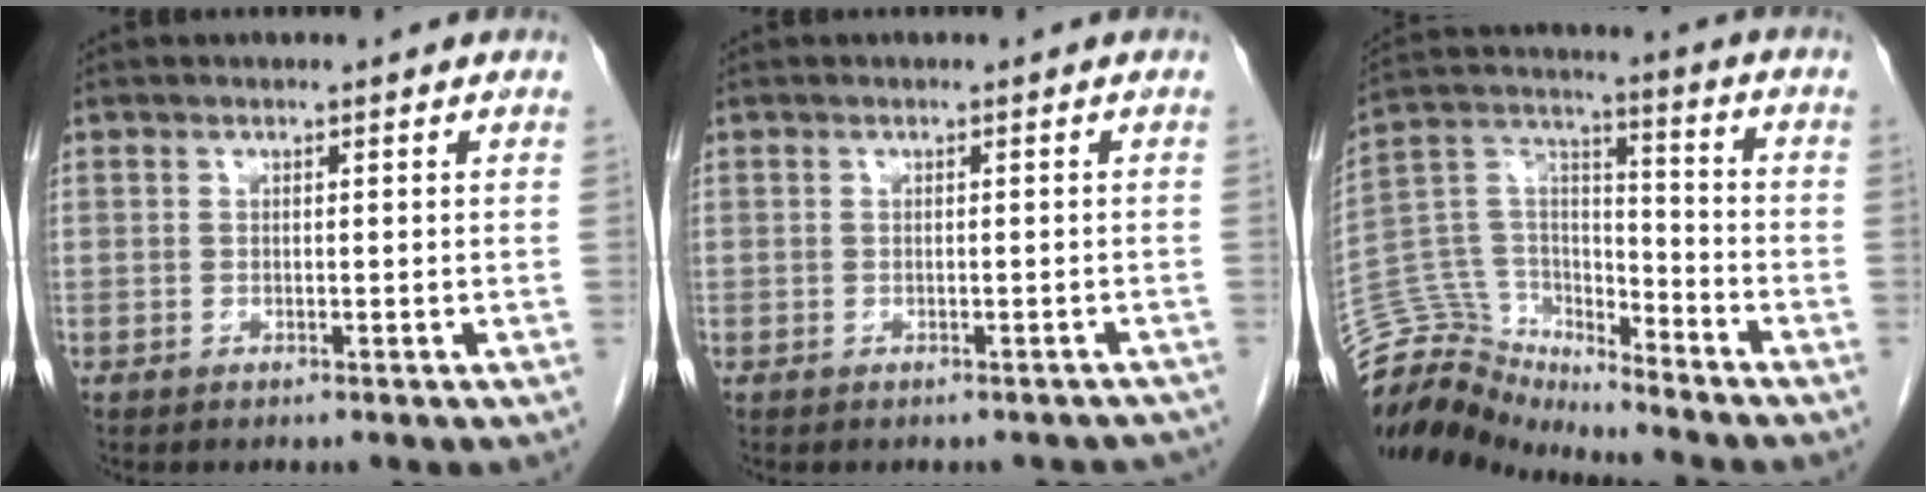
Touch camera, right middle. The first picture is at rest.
{"total": 4.5, "force": [-4.1, 1.8, 0.8], "torque": [-0.004, 0.001, -0.037]}
{"total": 13.9, "force": [-13.6, 2.5, 0.6], "torque": [-0.015, 0.065, -0.253]}